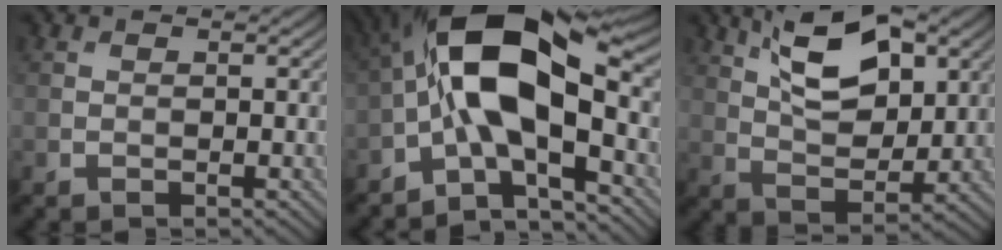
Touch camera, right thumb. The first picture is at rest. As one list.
[{"total": 15.0, "force": [-1.4, 6.2, 13.5], "torque": [-0.241, 0.029, -0.044]}, {"total": 11.3, "force": [5.6, 5.2, 8.3], "torque": [-0.145, 0.004, 0.093]}]